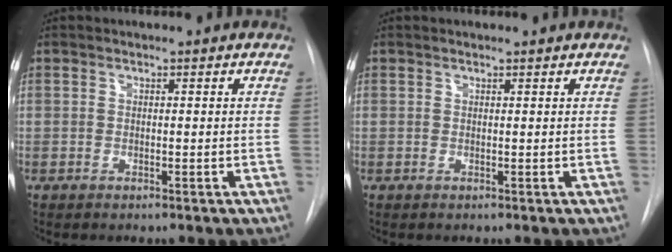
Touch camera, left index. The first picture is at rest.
{"total": 0.0}